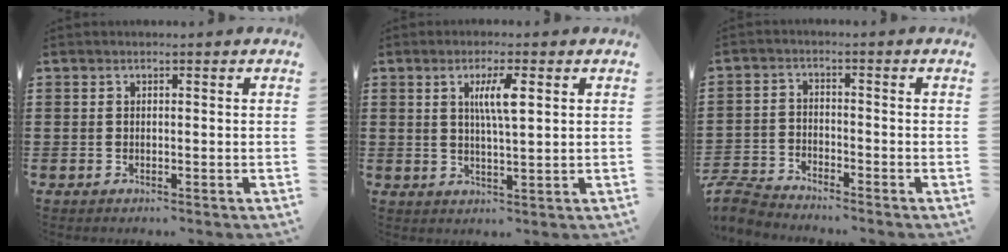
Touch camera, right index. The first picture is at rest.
{"total": 4.7, "force": [1.4, 0.8, 4.4], "torque": [-0.091, 0.006, 0.019]}
{"total": 4.1, "force": [-4.1, 0.6, 0.5], "torque": [-0.034, -0.006, -0.090]}